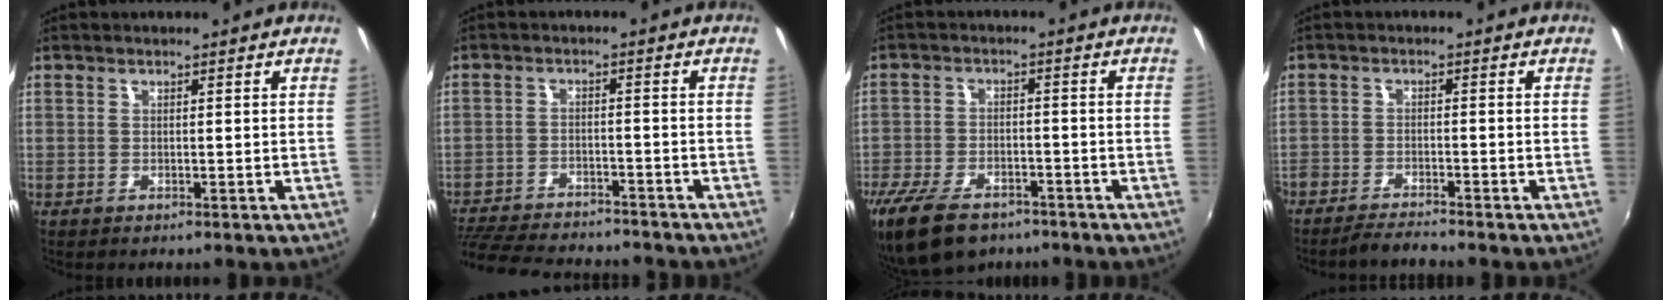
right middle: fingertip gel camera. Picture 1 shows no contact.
{"total": 18.1, "force": [-15.7, 4.9, 7.5], "torque": [-0.168, -0.023, -0.234]}
{"total": 12.9, "force": [-9.3, 6.3, 6.4], "torque": [-0.164, -0.031, -0.163]}
{"total": 4.3, "force": [-4.1, 0.2, 1.3], "torque": [-0.046, -0.014, -0.079]}